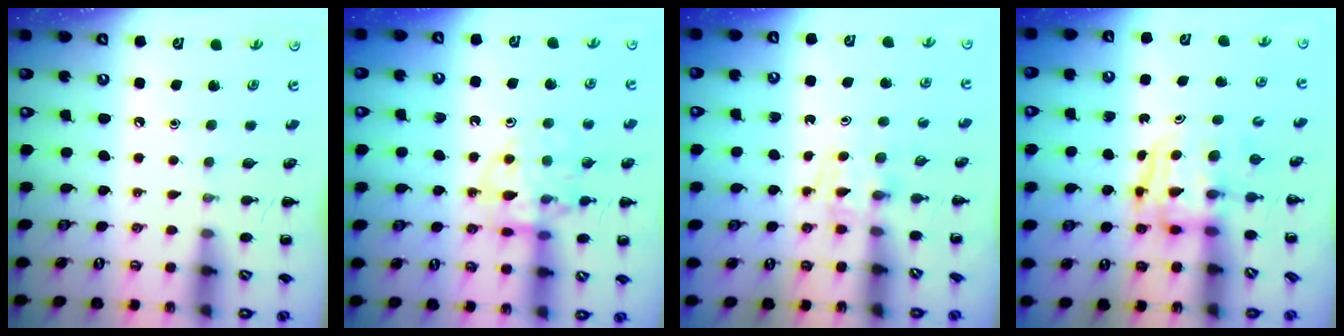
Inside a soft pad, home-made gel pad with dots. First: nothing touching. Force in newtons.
{"total": 13.6, "press": 13.5, "slide": 1.7}
{"total": 3.3, "press": 3.0, "slide": 1.3}
{"total": 3.8, "press": 3.8, "slide": 0.4}